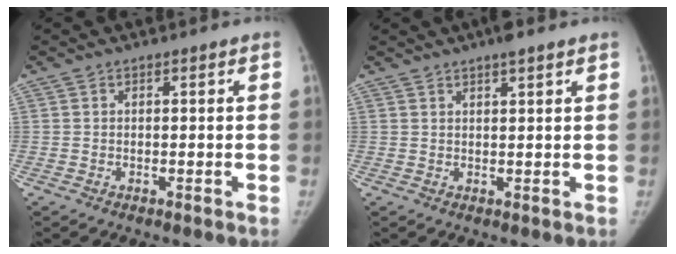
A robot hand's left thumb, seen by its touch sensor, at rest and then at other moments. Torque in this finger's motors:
{"motor_torque": [0.44, -0.26, 0.57, -0.38, 0.09]}